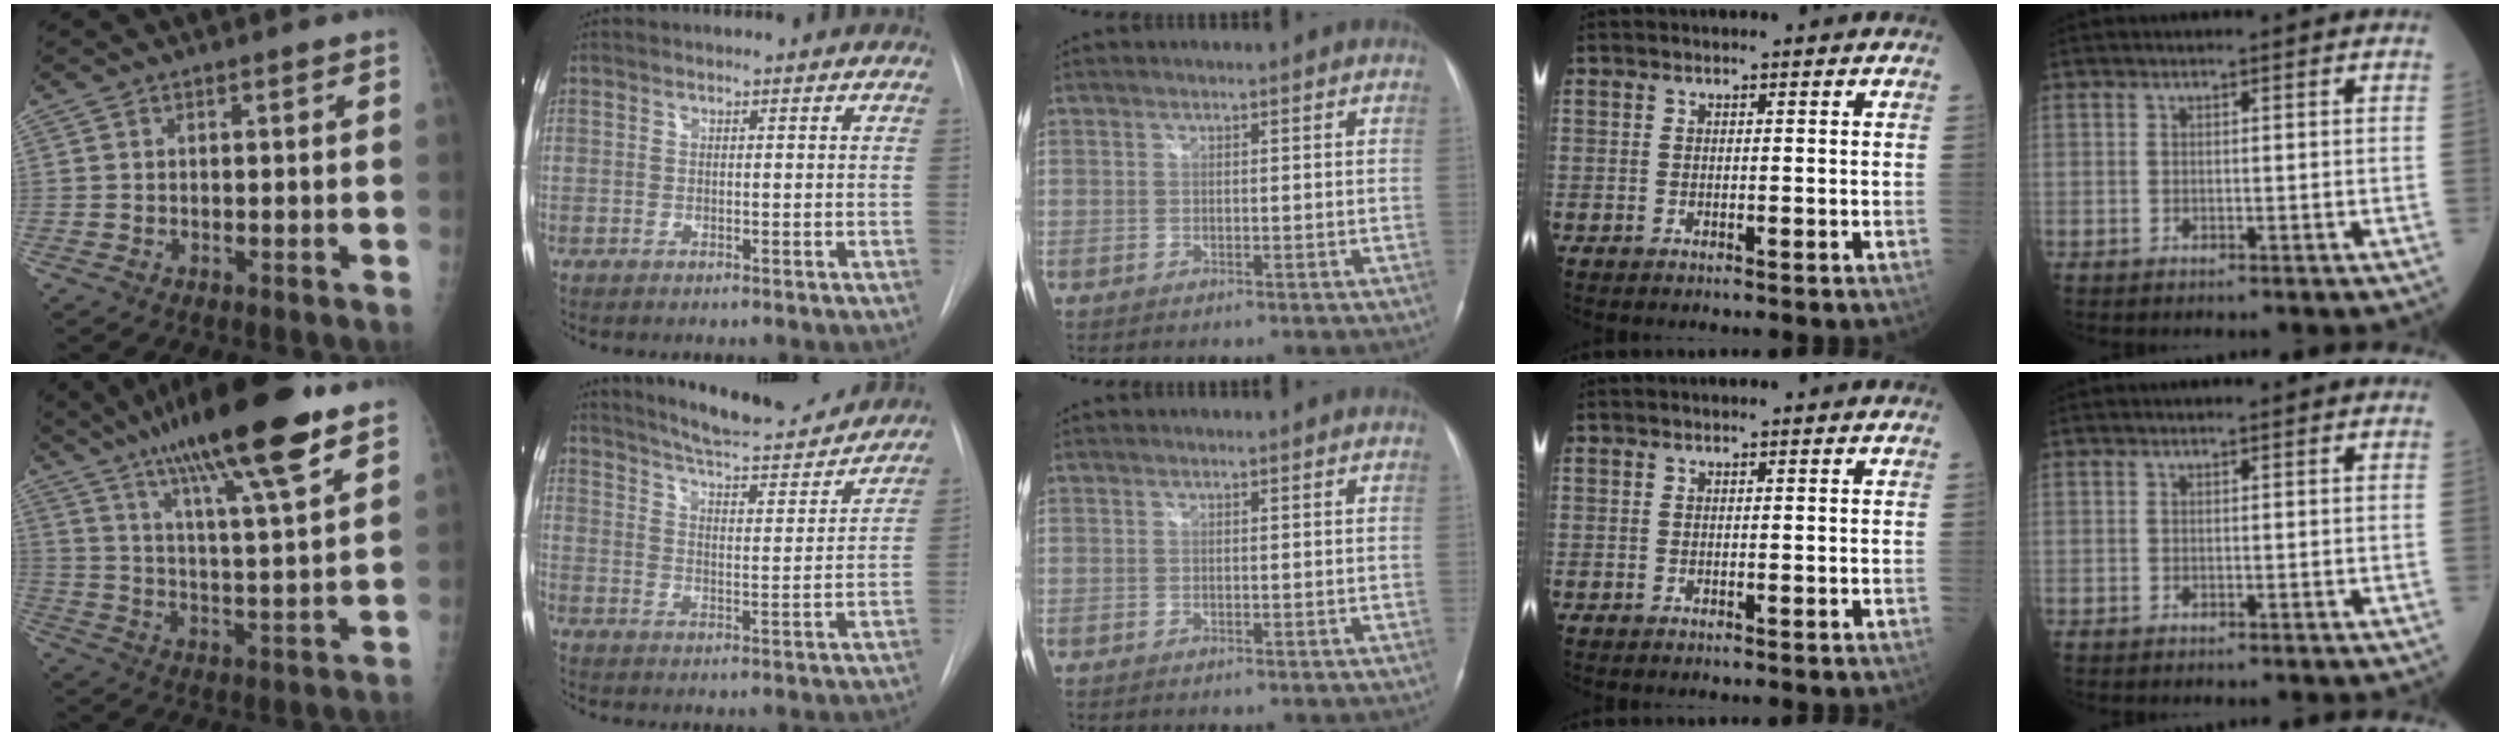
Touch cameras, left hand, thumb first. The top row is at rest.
{"thumb": {"total": 21.8, "force": [14.4, 3.0, 16.1], "torque": [-0.263, -0.041, 0.237]}, "index": {"total": 16.7, "force": [15.4, 2.4, 6.0], "torque": [-0.089, -0.013, 0.213]}}